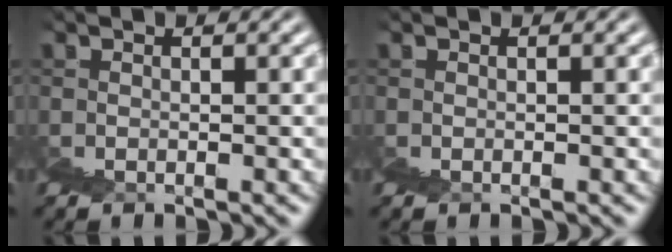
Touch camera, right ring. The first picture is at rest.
{"total": 0.0}